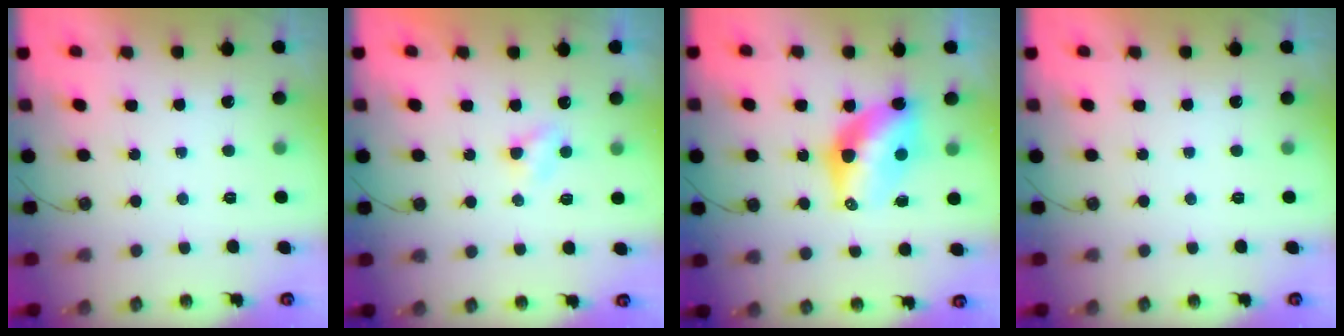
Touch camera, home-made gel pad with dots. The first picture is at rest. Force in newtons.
{"total": 3.0, "press": 3.0, "slide": 0.3}
{"total": 11.2, "press": 11.2, "slide": 1.0}
{"total": 0.0}